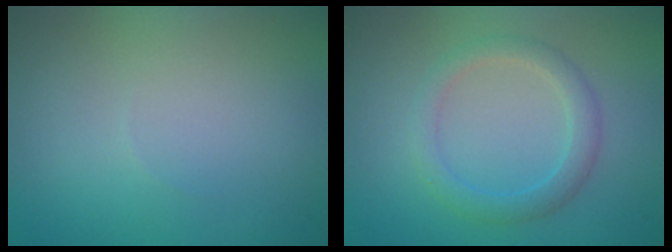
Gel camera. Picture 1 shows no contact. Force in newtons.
{"total": 2.5, "press": 2.5, "slide": 0.2}